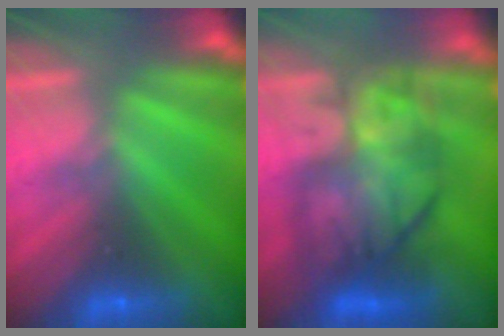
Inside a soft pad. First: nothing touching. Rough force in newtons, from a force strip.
{"total": 9.0}